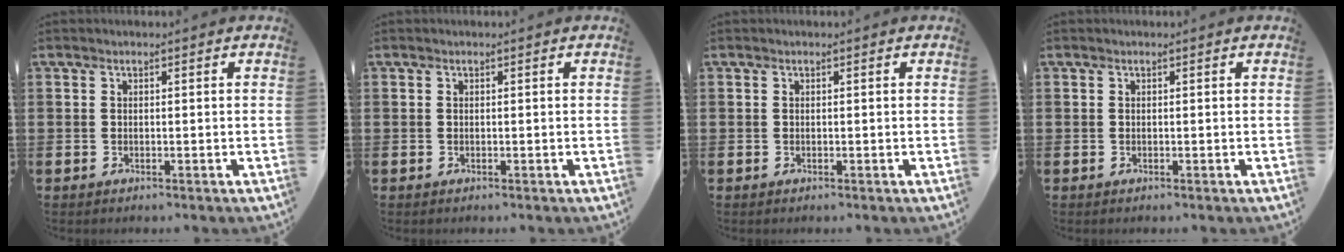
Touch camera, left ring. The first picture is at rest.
{"total": 0.0}
{"total": 0.0}
{"total": 0.0}